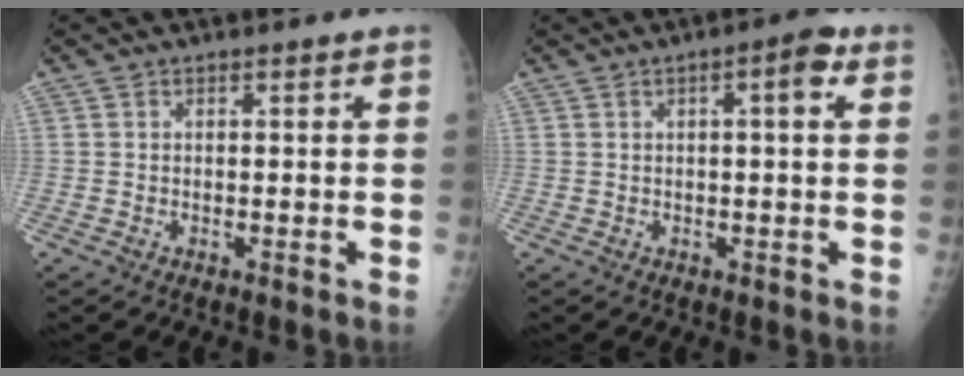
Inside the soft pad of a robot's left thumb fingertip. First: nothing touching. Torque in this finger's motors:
{"motor_torque": [-0.08, -0.02, -0.24, -0.10, 0.00]}